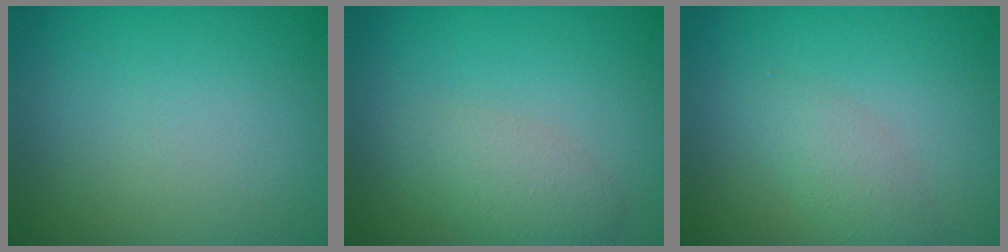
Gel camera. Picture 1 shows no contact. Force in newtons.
{"total": 2.8, "press": 2.8, "slide": 0.1}
{"total": 2.0, "press": 2.0, "slide": 0.1}